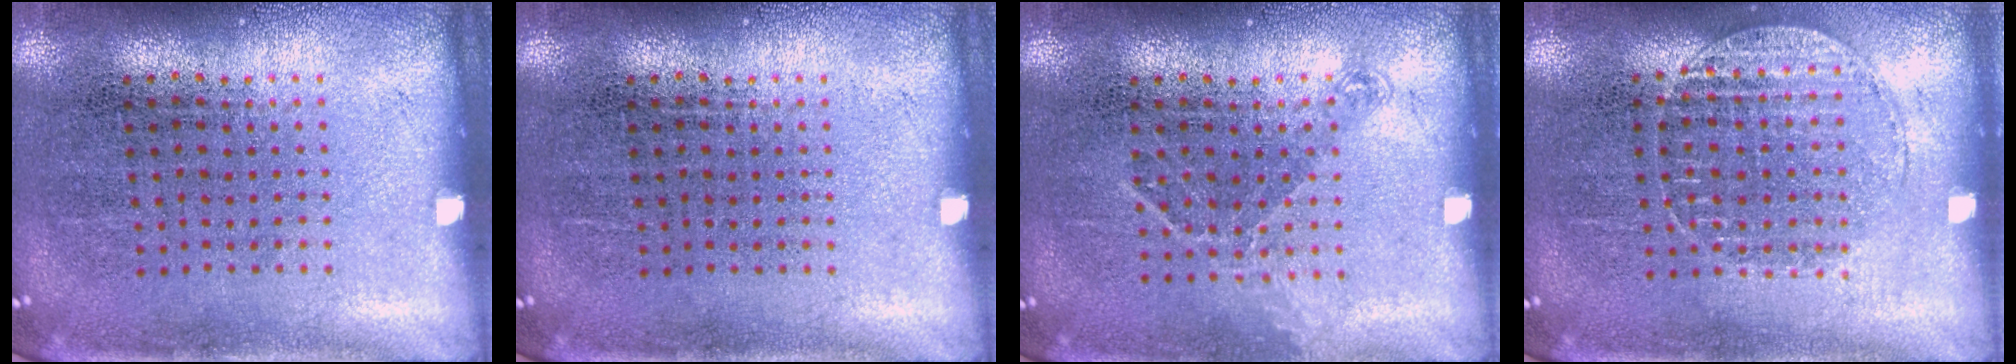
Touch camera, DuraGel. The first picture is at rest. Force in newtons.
{"total": 0.0}
{"total": 1.1, "press": 0.8, "slide": 0.6}
{"total": 1.1, "press": 1.1, "slide": 0.4}